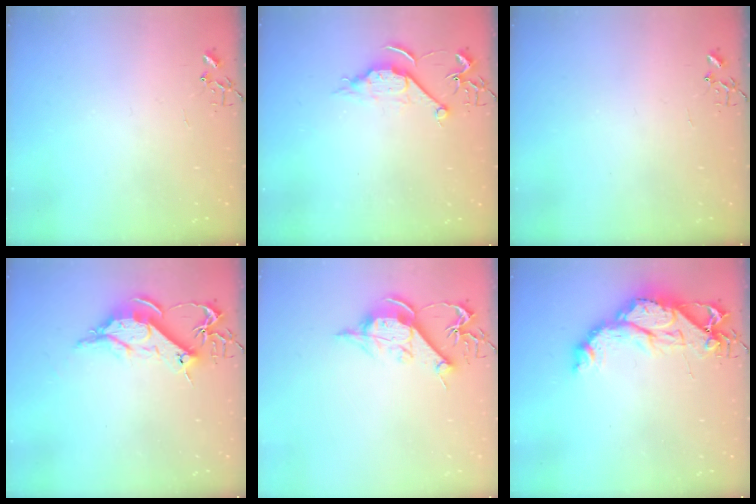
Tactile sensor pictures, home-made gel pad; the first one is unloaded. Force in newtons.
{"total": 7.7, "press": 7.6, "slide": 0.8}
{"total": 0.0}
{"total": 12.1, "press": 12.1, "slide": 1.1}
{"total": 11.6, "press": 11.6, "slide": 0.9}
{"total": 15.7, "press": 15.6, "slide": 1.4}